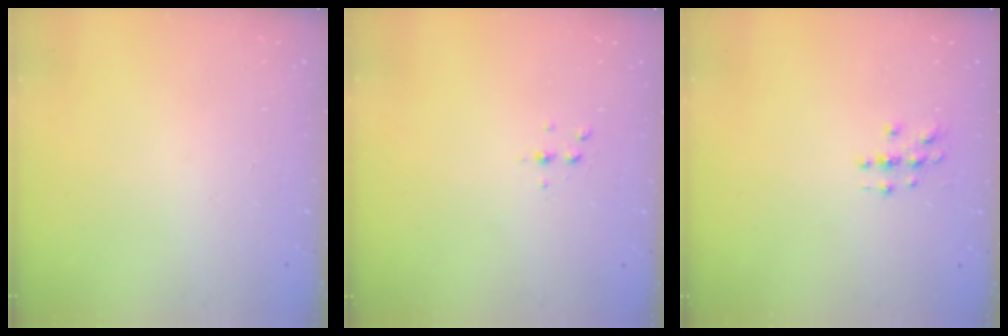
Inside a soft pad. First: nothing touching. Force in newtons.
{"total": 3.1, "press": 3.1, "slide": 0.5}
{"total": 3.0, "press": 3.0, "slide": 0.3}